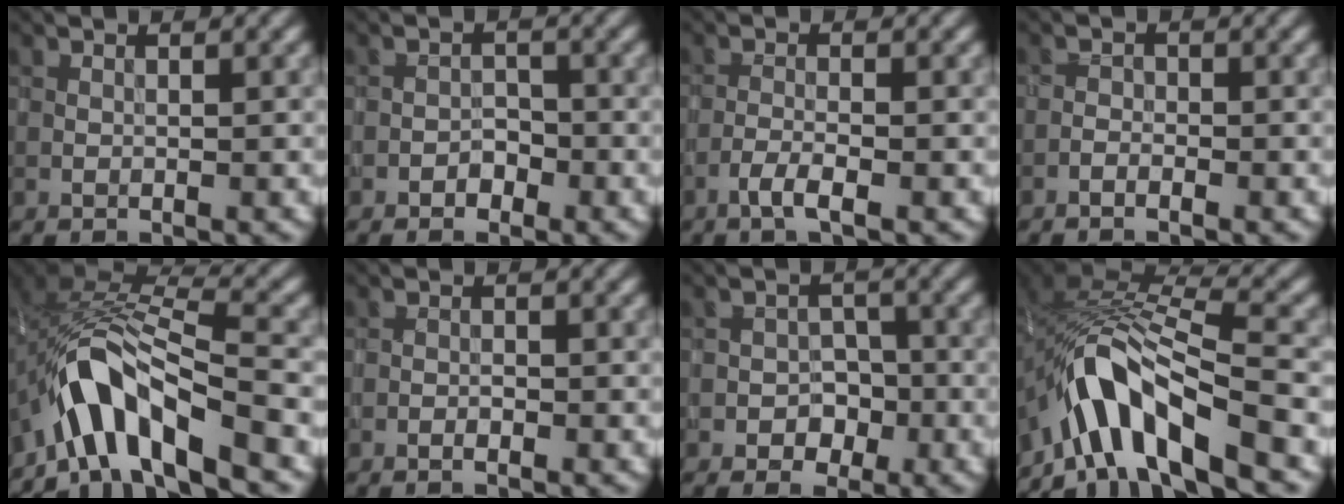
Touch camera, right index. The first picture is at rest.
{"total": 1.4, "force": [-0.9, 0.9, 0.5], "torque": [-0.004, 0.006, -0.016]}
{"total": 2.0, "force": [-1.2, 0.3, 1.6], "torque": [-0.033, 0.004, -0.028]}
{"total": 1.1, "force": [-0.8, 0.3, 0.6], "torque": [-0.005, 0.006, -0.021]}
{"total": 8.7, "force": [-5.3, 3.1, 6.1], "torque": [-0.096, 0.009, -0.104]}
{"total": 0.6, "force": [-0.4, 0.2, 0.4], "torque": [-0.007, 0.000, -0.008]}
{"total": 2.6, "force": [-1.3, 2.1, 0.8], "torque": [0.007, 0.011, -0.027]}
{"total": 9.6, "force": [-5.8, 3.3, 6.9], "torque": [-0.110, 0.012, -0.113]}